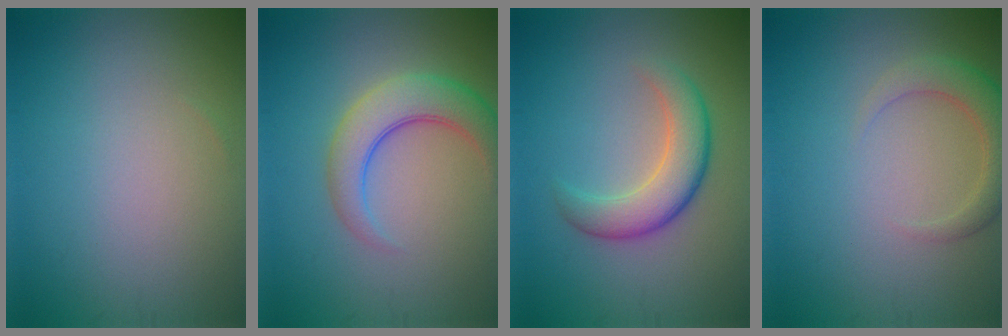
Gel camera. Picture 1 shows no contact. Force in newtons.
{"total": 4.8, "press": 4.8, "slide": 0.3}
{"total": 4.5, "press": 4.5, "slide": 0.3}
{"total": 3.1, "press": 3.1, "slide": 0.5}